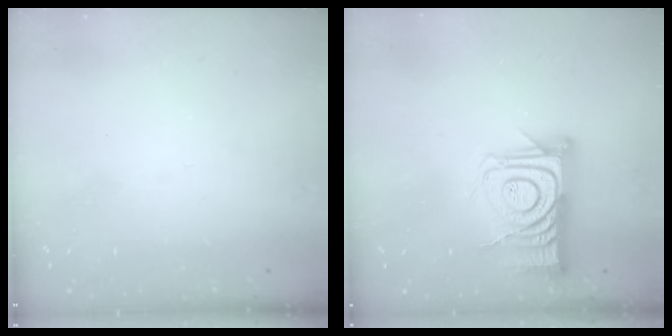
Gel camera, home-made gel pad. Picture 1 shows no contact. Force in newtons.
{"total": 14.6, "press": 14.6, "slide": 1.0}